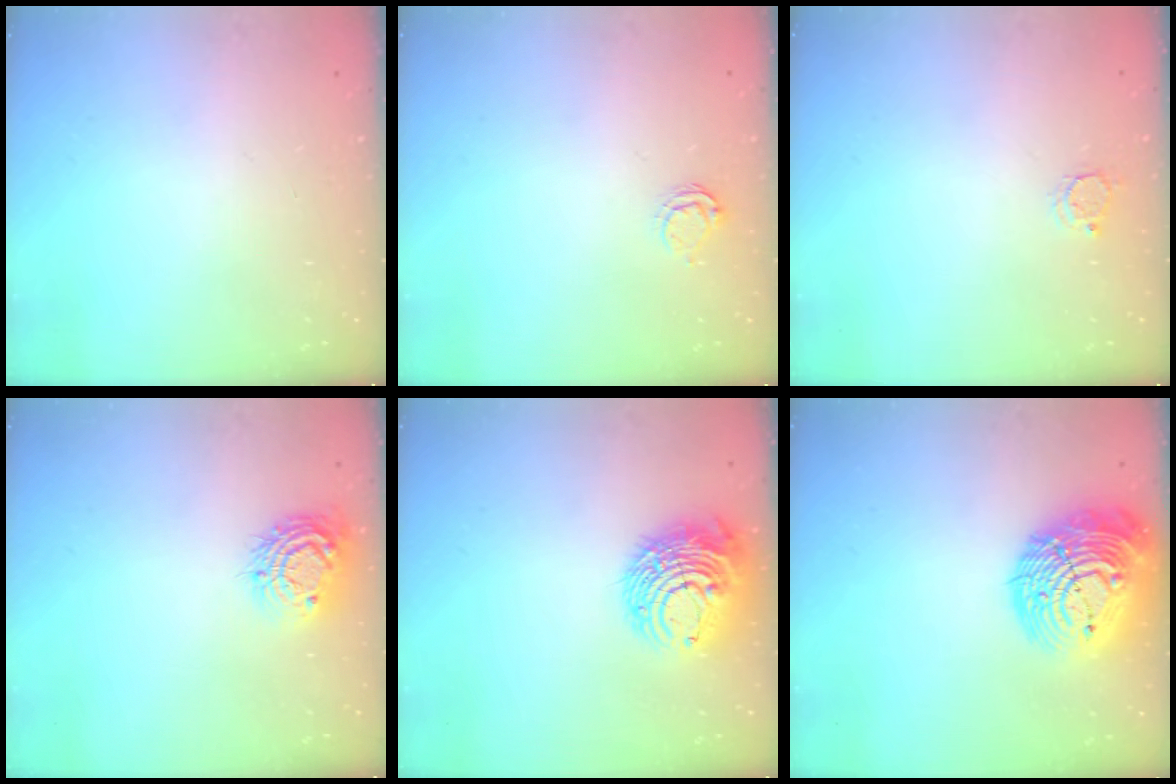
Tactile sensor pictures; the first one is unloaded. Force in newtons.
{"total": 5.5, "press": 5.5, "slide": 0.4}
{"total": 2.9, "press": 2.8, "slide": 0.4}
{"total": 10.6, "press": 10.6, "slide": 0.7}
{"total": 11.7, "press": 11.6, "slide": 1.2}
{"total": 21.6, "press": 21.5, "slide": 2.6}